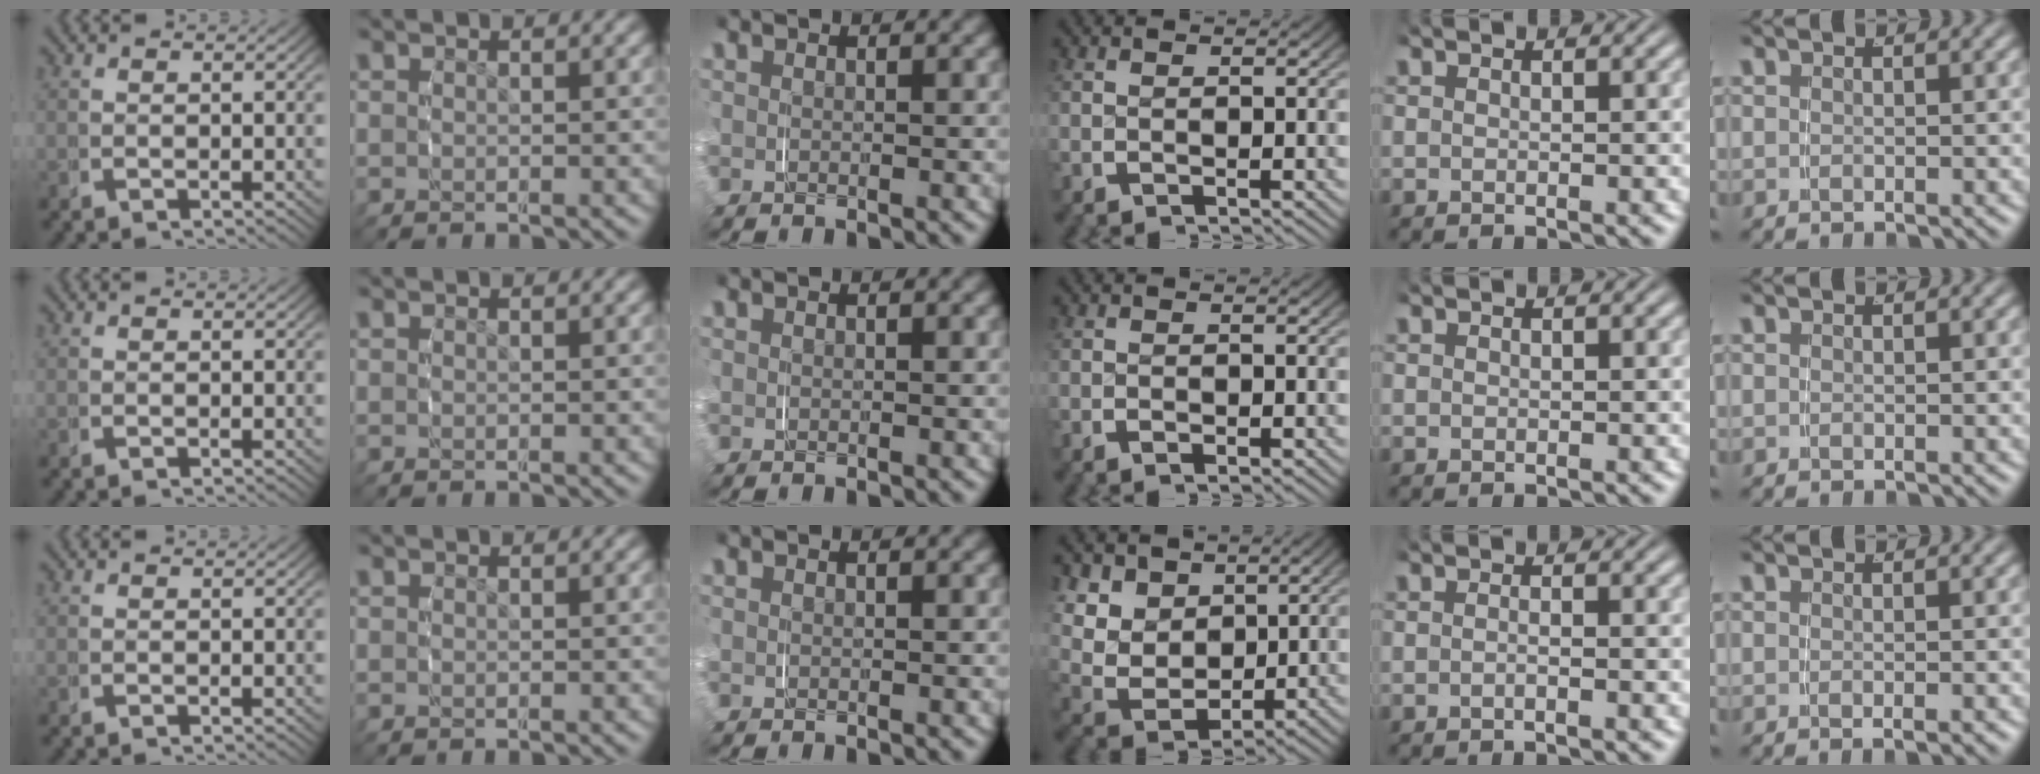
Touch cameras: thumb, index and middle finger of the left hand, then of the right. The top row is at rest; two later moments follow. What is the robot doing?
{"motion": "grasp_and_lifting", "object": "napkin"}